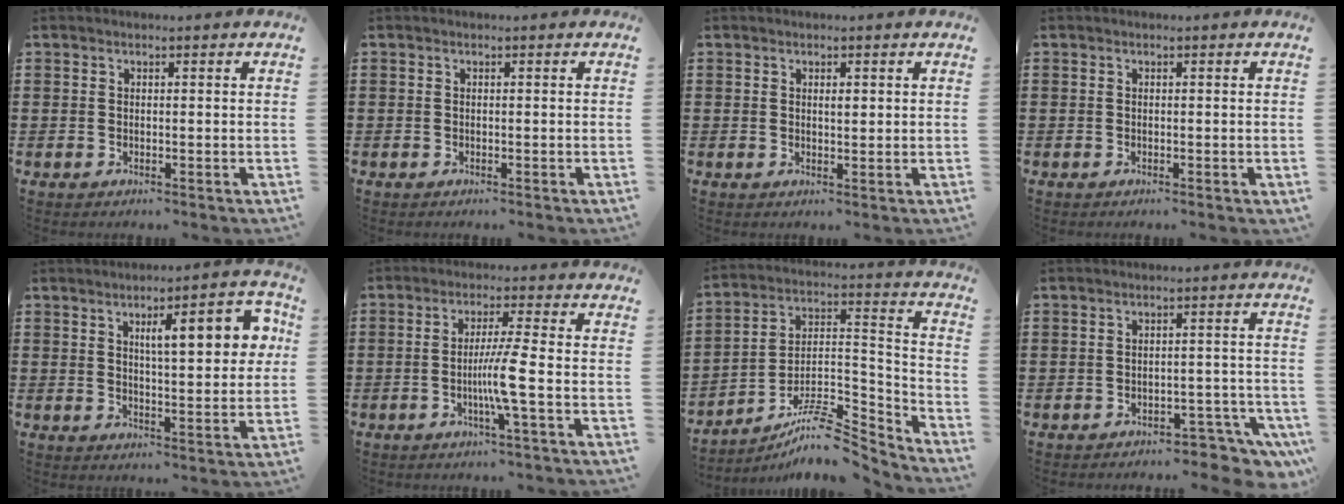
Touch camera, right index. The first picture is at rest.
{"total": 0.0}
{"total": 1.1, "force": [0.3, 0.4, 0.9], "torque": [-0.018, 0.005, 0.005]}
{"total": 0.0}
{"total": 9.4, "force": [3.4, 2.6, 8.3], "torque": [-0.124, -0.003, 0.046]}
{"total": 5.7, "force": [-1.6, -1.0, 5.4], "torque": [-0.100, -0.014, -0.035]}
{"total": 8.8, "force": [-7.2, 2.5, 4.4], "torque": [-0.073, 0.014, -0.141]}
{"total": 3.4, "force": [-3.2, 0.8, 0.9], "torque": [-0.017, 0.006, -0.065]}